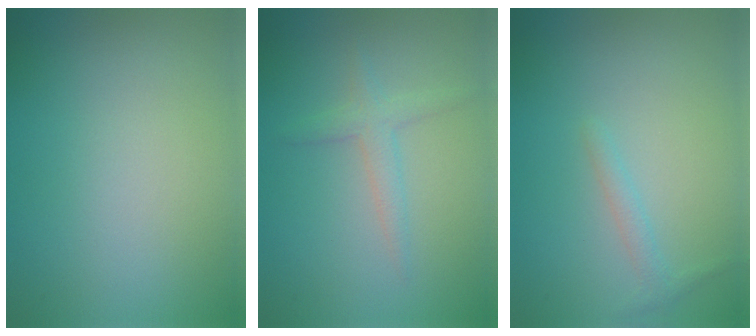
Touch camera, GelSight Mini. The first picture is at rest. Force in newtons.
{"total": 2.0, "press": 2.0, "slide": 0.1}
{"total": 1.2, "press": 1.2, "slide": 0.0}